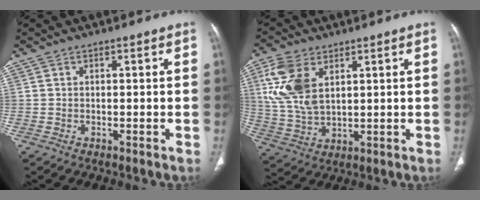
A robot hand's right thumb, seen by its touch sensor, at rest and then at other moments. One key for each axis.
{"total": 12.0, "fx": 4.2, "fy": 7.1, "fz": 8.8, "tx": -0.183, "ty": -0.008, "tz": 0.091}